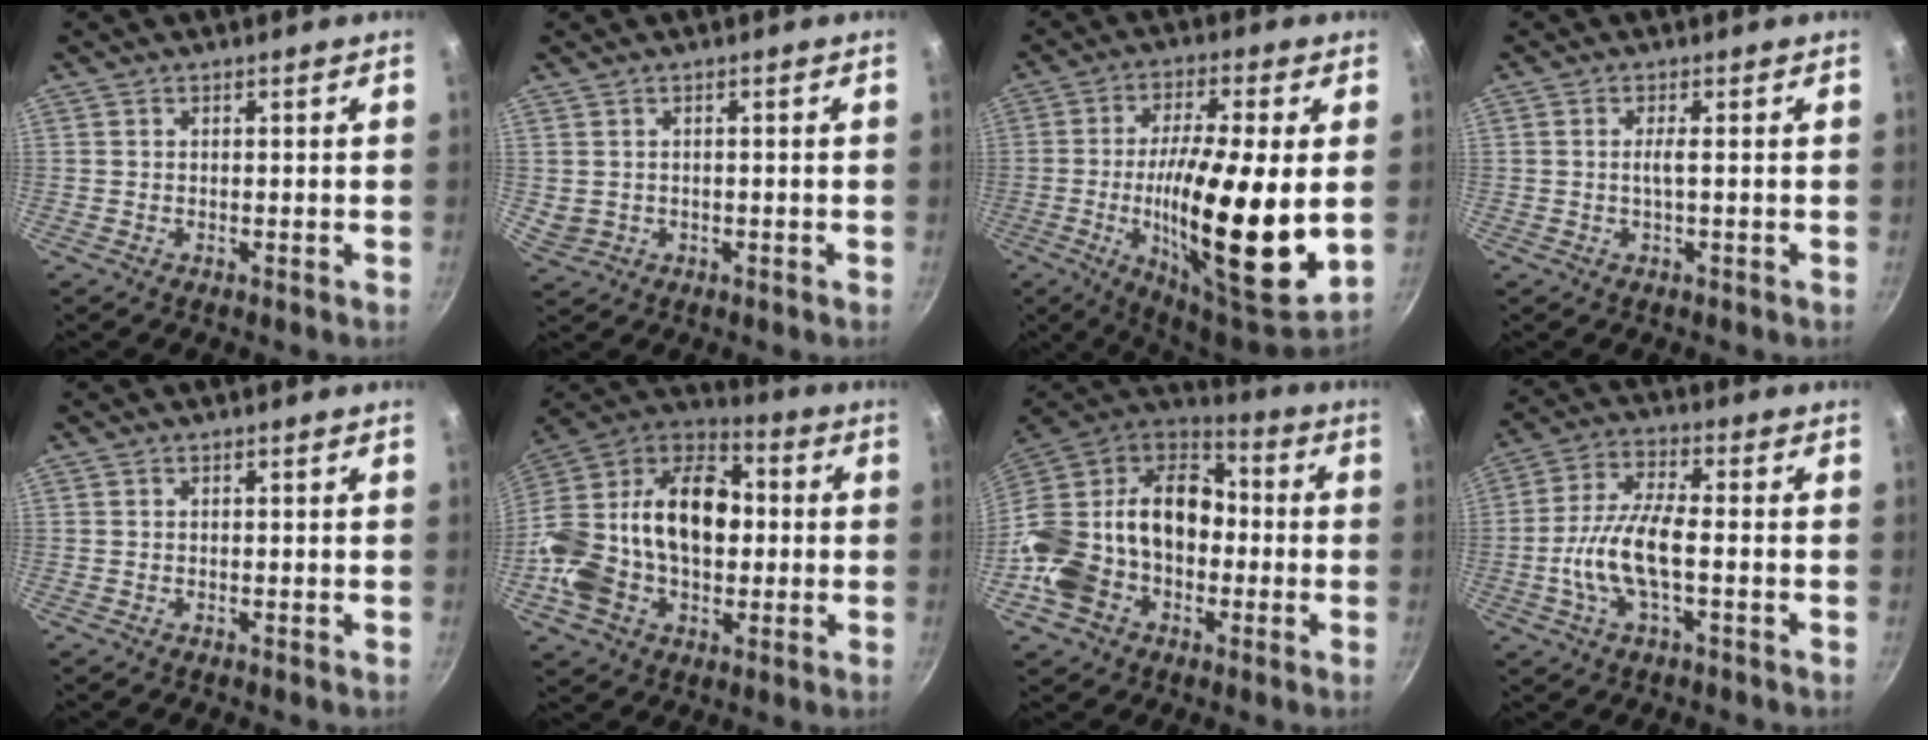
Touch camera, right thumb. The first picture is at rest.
{"total": 2.5, "force": [-0.1, 2.1, 1.3], "torque": [-0.023, 0.006, 0.012]}
{"total": 24.0, "force": [-1.6, 6.1, 23.1], "torque": [-0.379, -0.018, -0.027]}
{"total": 1.8, "force": [-0.1, 0.0, 1.8], "torque": [-0.040, 0.000, -0.002]}
{"total": 0.0}
{"total": 28.0, "force": [-0.4, 19.2, 20.4], "torque": [-0.371, 0.056, -0.019]}
{"total": 26.3, "force": [-4.5, 20.0, 16.5], "torque": [-0.319, 0.077, -0.085]}
{"total": 11.1, "force": [-2.2, 4.1, 10.1], "torque": [-0.203, 0.027, -0.052]}